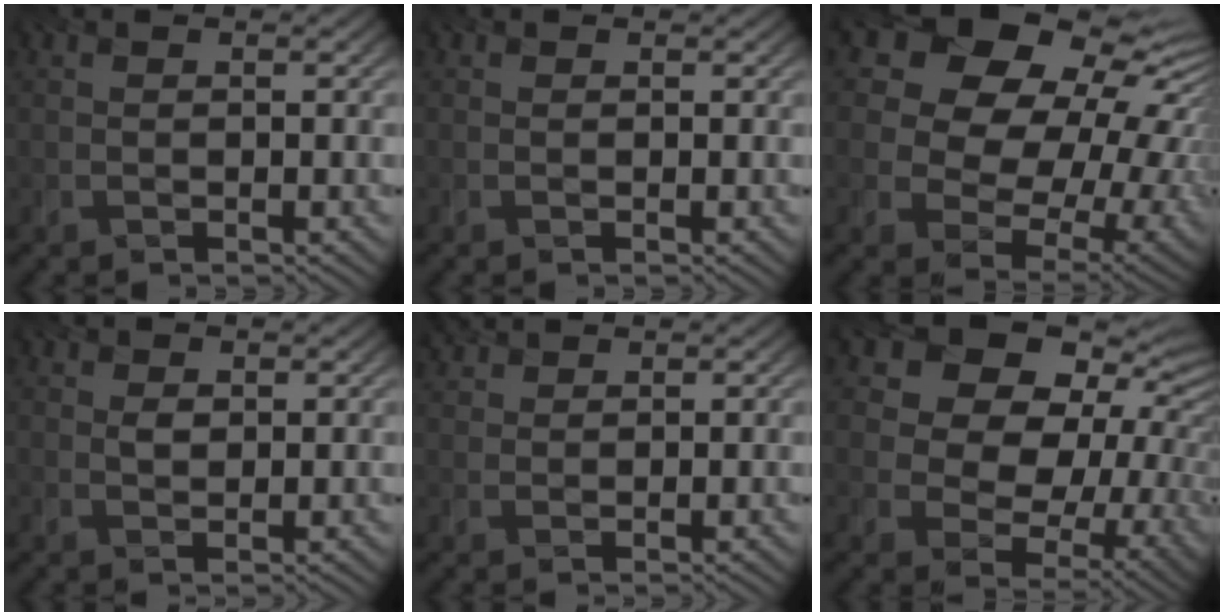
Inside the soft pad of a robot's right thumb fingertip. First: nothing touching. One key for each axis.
{"total": 0.0}
{"total": 17.1, "fx": 6.0, "fy": 12.5, "fz": 9.9, "tx": -0.228, "ty": 0.035, "tz": 0.119}
{"total": 1.5, "fx": 0.7, "fy": 1.0, "fz": 0.8, "tx": -0.019, "ty": -0.003, "tz": 0.013}
{"total": 2.3, "fx": 2.1, "fy": 0.9, "fz": 0.3, "tx": -0.013, "ty": 0.010, "tz": 0.047}
{"total": 16.2, "fx": 5.7, "fy": 11.8, "fz": 9.6, "tx": -0.183, "ty": 0.016, "tz": 0.113}